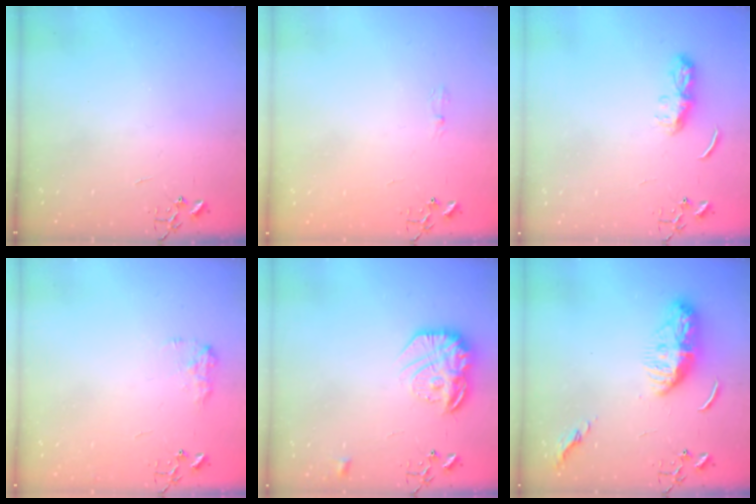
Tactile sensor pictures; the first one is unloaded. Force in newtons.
{"total": 5.5, "press": 5.4, "slide": 0.6}
{"total": 6.5, "press": 6.4, "slide": 0.6}
{"total": 7.9, "press": 7.9, "slide": 0.4}
{"total": 18.3, "press": 18.2, "slide": 1.3}
{"total": 11.4, "press": 11.3, "slide": 0.9}